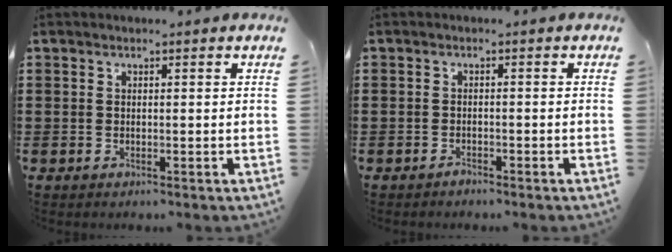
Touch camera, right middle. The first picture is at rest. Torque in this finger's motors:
{"motor_torque": [0.93, -0.16, 0.00, 0.03]}